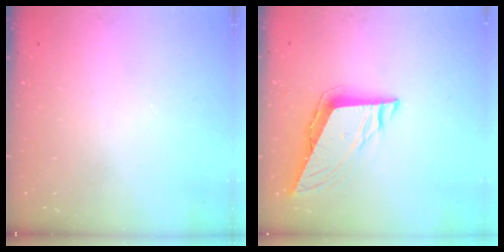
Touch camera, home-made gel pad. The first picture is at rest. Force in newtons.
{"total": 8.6, "press": 8.5, "slide": 1.3}